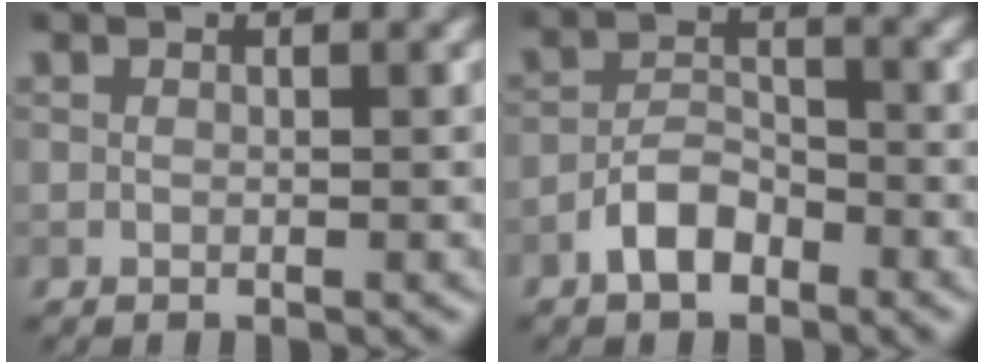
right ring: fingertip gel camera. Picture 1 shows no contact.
{"total": 3.3, "force": [-2.2, 1.6, 1.9], "torque": [-0.033, 0.010, -0.045]}